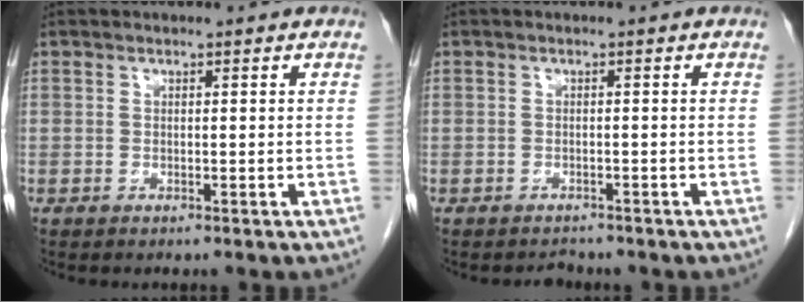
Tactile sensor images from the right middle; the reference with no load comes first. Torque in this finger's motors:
{"motor_torque": [0.14, -0.03, 0.00, -0.01]}